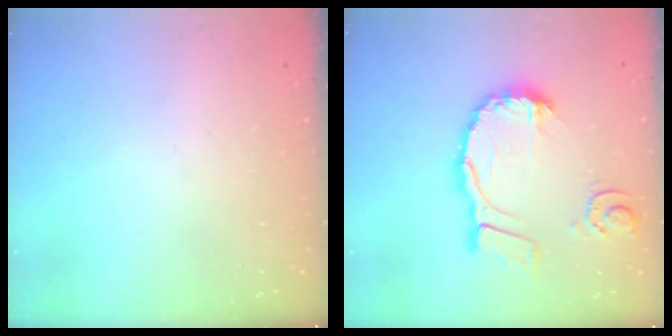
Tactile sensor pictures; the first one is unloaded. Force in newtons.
{"total": 13.5, "press": 13.5, "slide": 1.1}